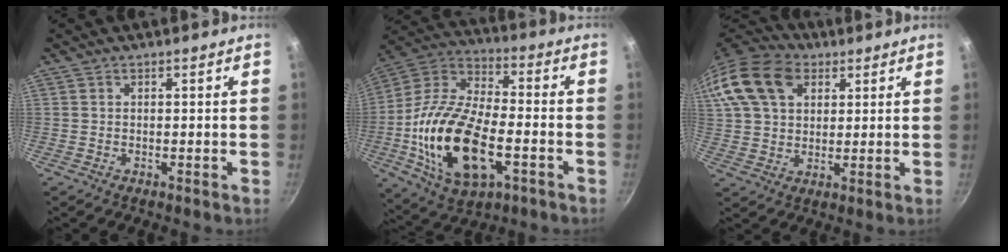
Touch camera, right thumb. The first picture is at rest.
{"total": 23.3, "force": [-5.7, 12.1, 19.1], "torque": [-0.366, 0.026, -0.108]}
{"total": 19.3, "force": [7.7, 13.6, 11.3], "torque": [-0.229, 0.017, 0.132]}